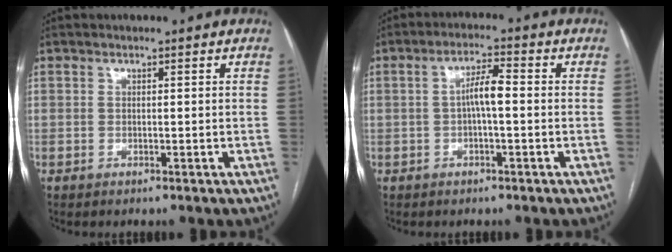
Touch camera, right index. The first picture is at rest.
{"total": 4.3, "force": [-0.2, 0.7, 4.3], "torque": [-0.078, 0.013, -0.003]}